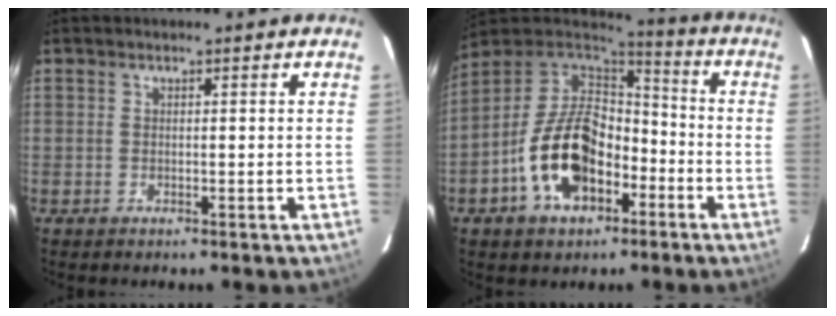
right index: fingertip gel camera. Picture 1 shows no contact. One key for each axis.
{"total": 16.6, "fx": -6.3, "fy": 10.3, "fz": 11.4, "tx": -0.231, "ty": 0.017, "tz": -0.103}